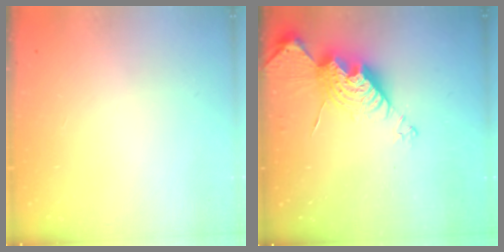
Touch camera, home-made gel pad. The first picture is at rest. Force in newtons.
{"total": 16.0, "press": 16.0, "slide": 1.0}